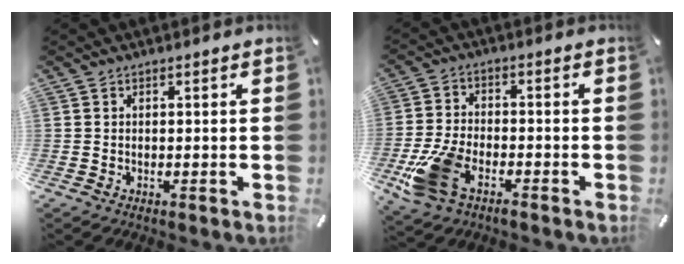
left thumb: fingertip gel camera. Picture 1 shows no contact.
{"total": 10.8, "force": [-5.8, 5.7, 7.1], "torque": [-0.158, 0.014, -0.107]}